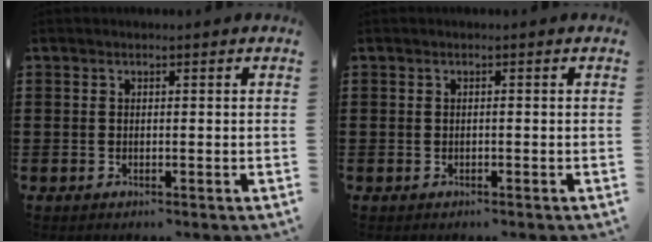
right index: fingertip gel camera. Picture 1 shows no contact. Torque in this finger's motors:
{"motor_torque": [0.12, 0.13, 0.03, 0.01]}